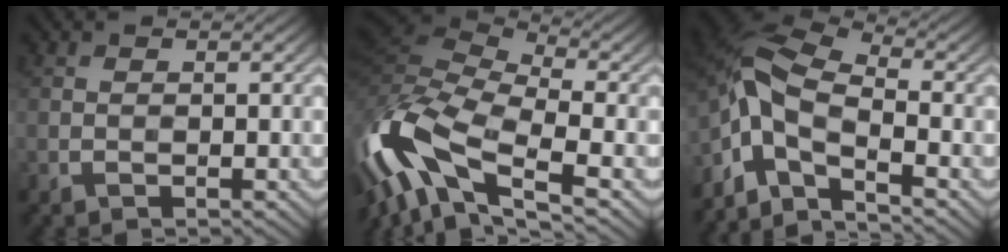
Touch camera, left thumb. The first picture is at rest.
{"total": 15.7, "force": [-5.7, 6.7, 13.1], "torque": [-0.326, 0.003, -0.113]}
{"total": 9.3, "force": [-4.3, 3.7, 7.3], "torque": [-0.149, 0.000, -0.106]}